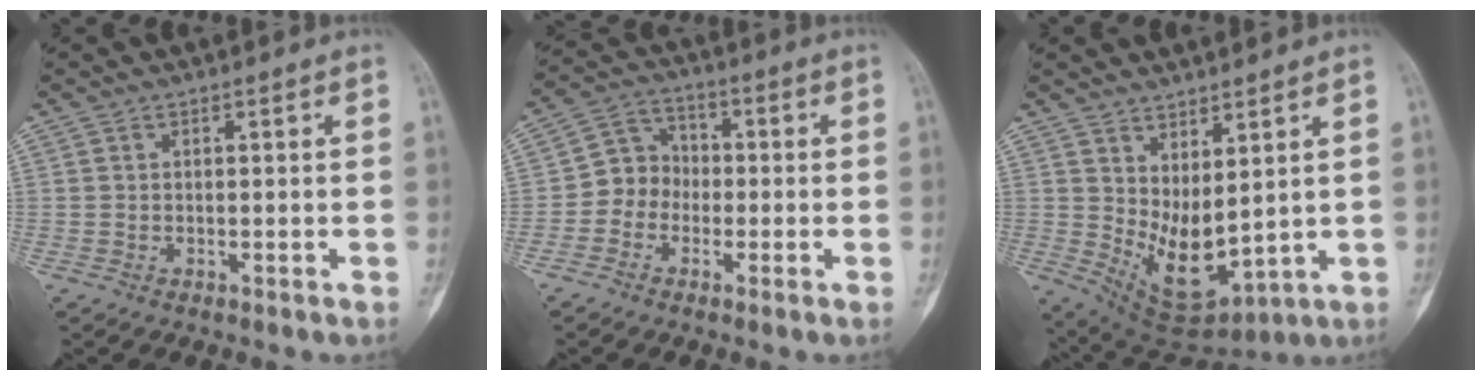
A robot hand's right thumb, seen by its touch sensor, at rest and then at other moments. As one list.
[{"total": 6.6, "force": [-1.7, 5.8, 2.5], "torque": [-0.011, 0.029, -0.048]}, {"total": 11.1, "force": [2.2, 5.4, 9.4], "torque": [-0.145, -0.036, 0.069]}]